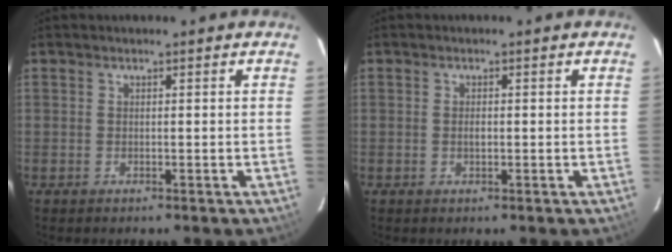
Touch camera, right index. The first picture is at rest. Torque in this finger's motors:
{"motor_torque": [0.22, 0.00, 0.02, 0.00]}